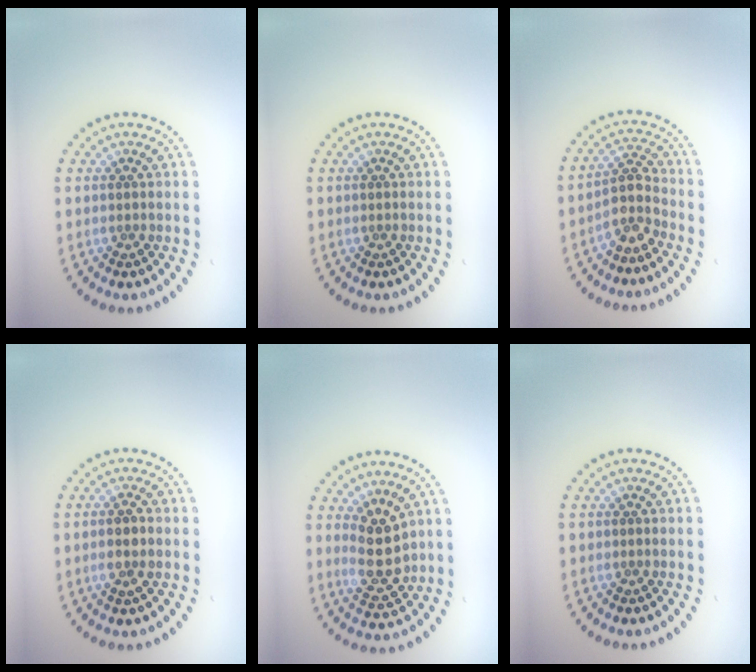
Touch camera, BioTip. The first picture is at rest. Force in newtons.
{"total": 0.0}
{"total": 2.9, "press": 2.2, "slide": 1.9}
{"total": 1.4, "press": 1.4, "slide": 0.4}
{"total": 3.7, "press": 3.5, "slide": 1.3}
{"total": 0.0}